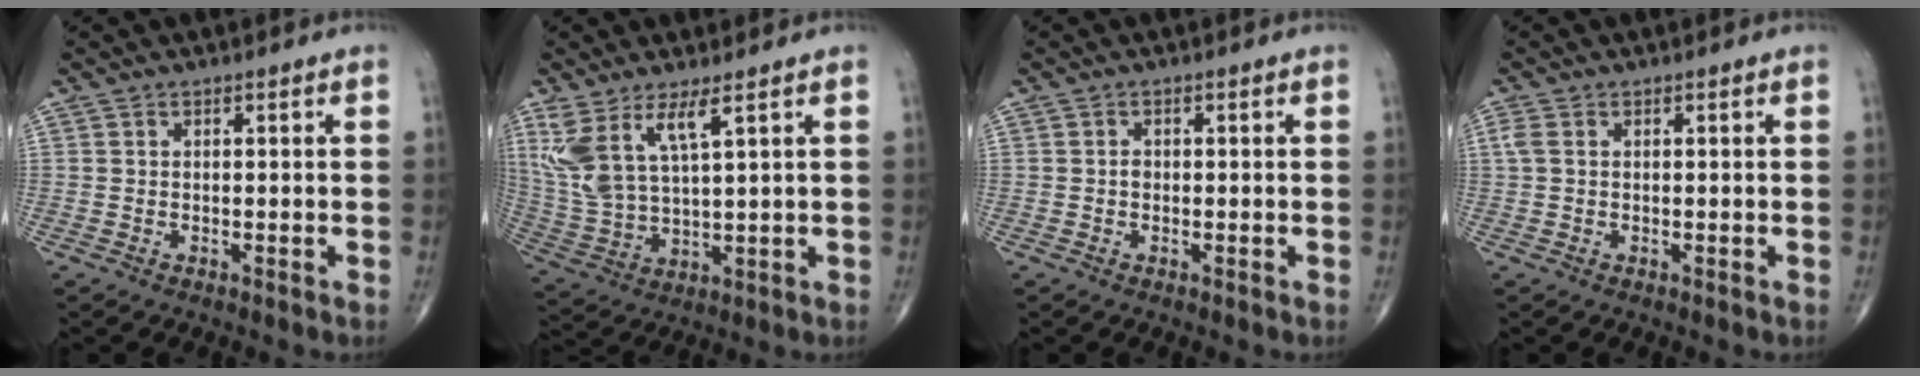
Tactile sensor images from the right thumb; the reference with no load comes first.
{"total": 10.9, "force": [5.6, 3.3, 8.7], "torque": [-0.199, -0.025, 0.126]}
{"total": 0.8, "force": [-0.2, 0.7, 0.5], "torque": [-0.004, 0.002, -0.006]}
{"total": 1.7, "force": [0.3, 1.1, 1.2], "torque": [-0.040, 0.008, 0.008]}